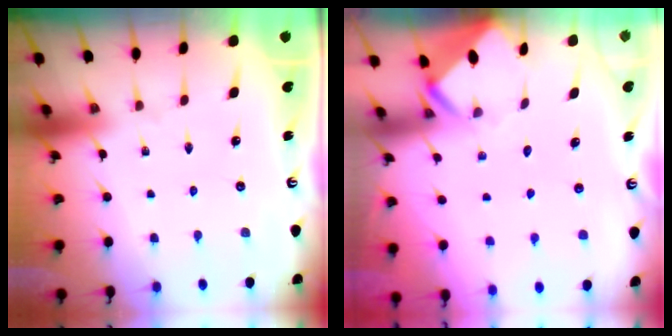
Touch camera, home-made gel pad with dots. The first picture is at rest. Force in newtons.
{"total": 3.4, "press": 3.4, "slide": 0.3}